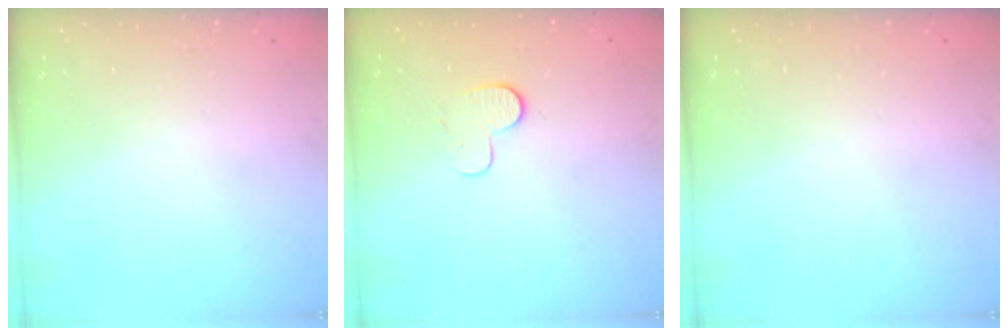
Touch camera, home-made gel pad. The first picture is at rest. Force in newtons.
{"total": 6.3, "press": 6.3, "slide": 0.5}
{"total": 0.0}